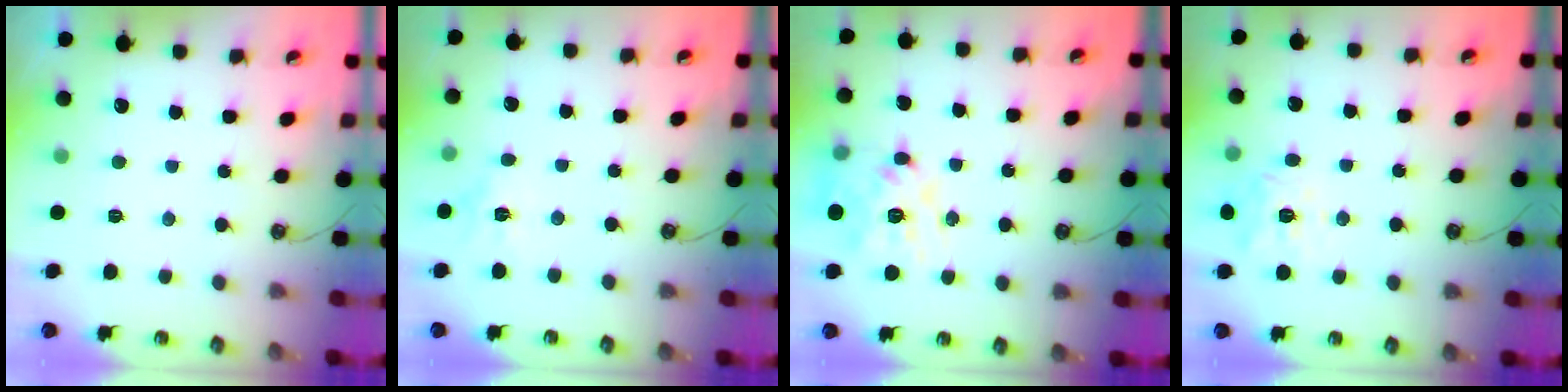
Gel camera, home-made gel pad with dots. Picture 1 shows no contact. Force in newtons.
{"total": 4.9, "press": 4.8, "slide": 0.3}
{"total": 17.8, "press": 17.7, "slide": 1.6}
{"total": 13.4, "press": 13.3, "slide": 1.7}